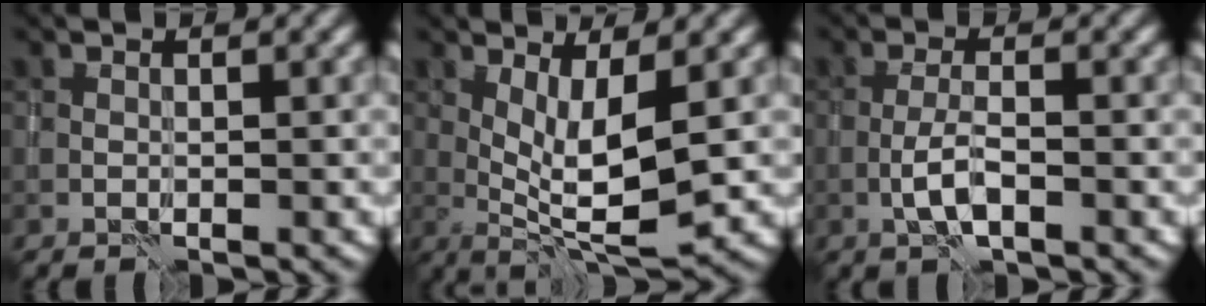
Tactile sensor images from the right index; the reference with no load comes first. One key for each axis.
{"total": 5.6, "fx": 0.5, "fy": 1.2, "fz": 5.4, "tx": -0.097, "ty": -0.013, "tz": 0.017}
{"total": 2.6, "fx": -1.2, "fy": 0.5, "fz": 2.2, "tx": -0.048, "ty": 0.005, "tz": -0.028}